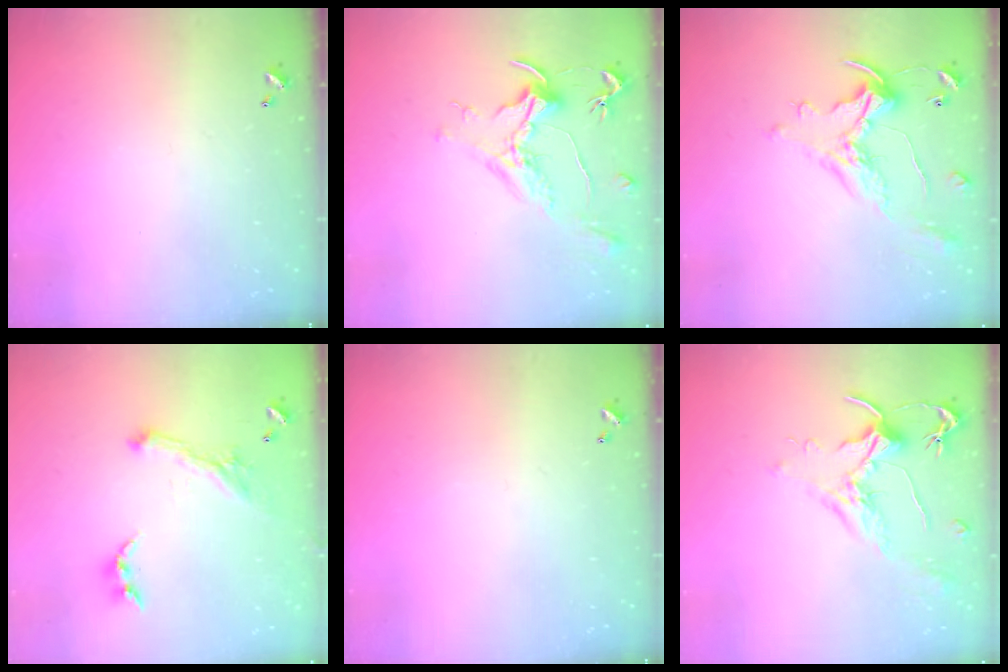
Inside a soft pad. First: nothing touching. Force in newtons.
{"total": 1.6, "press": 1.4, "slide": 0.7}
{"total": 1.8, "press": 1.5, "slide": 1.1}
{"total": 1.8, "press": 1.7, "slide": 0.4}
{"total": 0.0}
{"total": 1.8, "press": 1.7, "slide": 0.6}